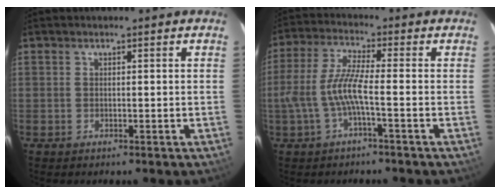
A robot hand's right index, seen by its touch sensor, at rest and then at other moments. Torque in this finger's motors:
{"motor_torque": [1.03, -0.58, 0.58, 0.18]}